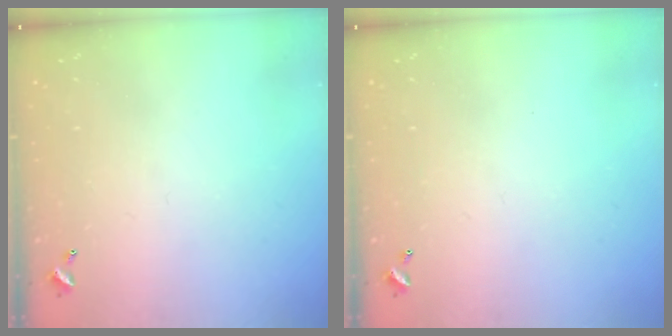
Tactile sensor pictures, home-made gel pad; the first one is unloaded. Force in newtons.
{"total": 0.0}